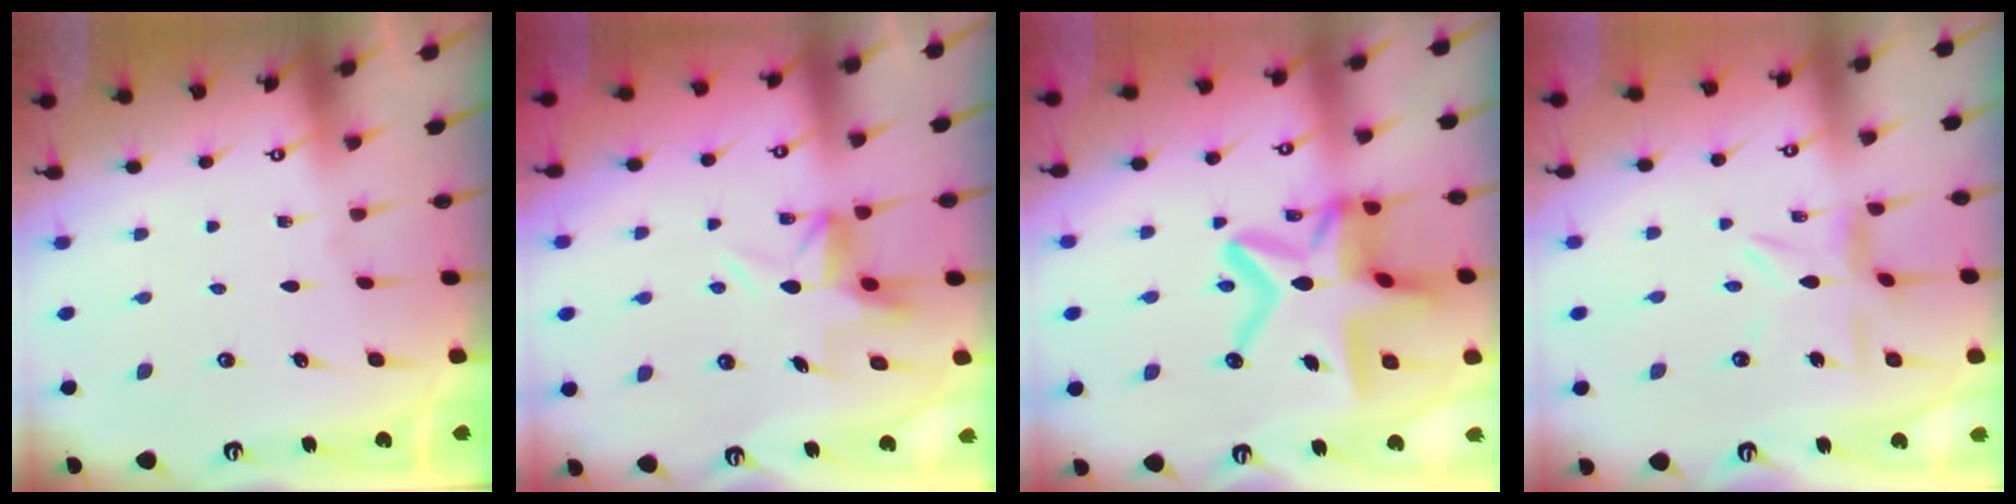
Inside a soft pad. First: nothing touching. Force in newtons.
{"total": 6.4, "press": 6.4, "slide": 0.3}
{"total": 21.1, "press": 21.0, "slide": 1.9}
{"total": 6.8, "press": 6.8, "slide": 0.6}